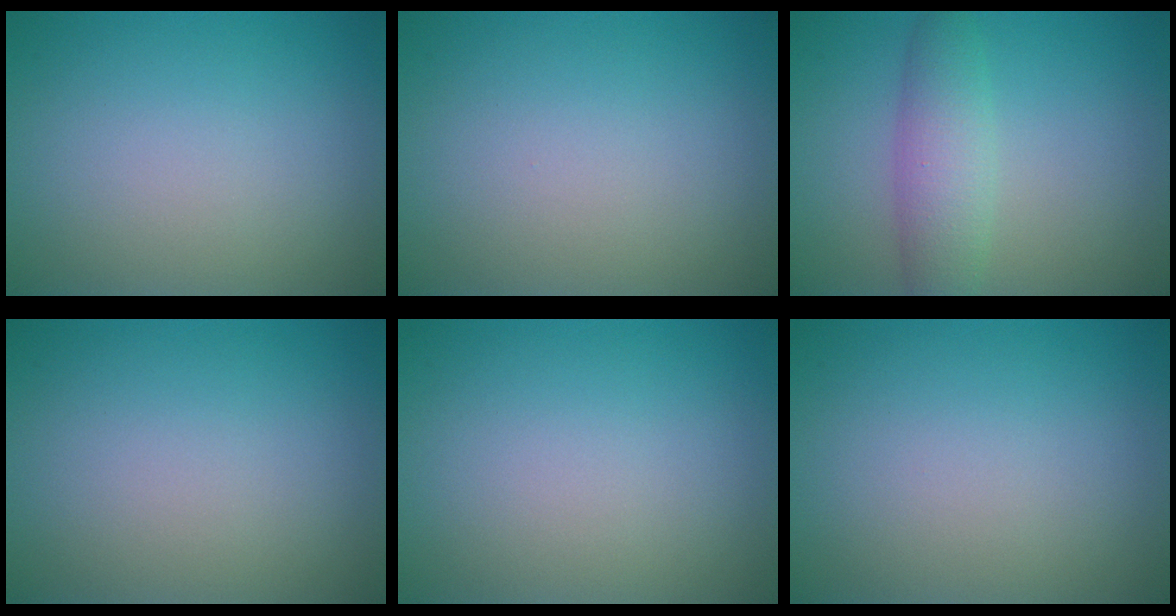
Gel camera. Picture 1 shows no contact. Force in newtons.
{"total": 0.0}
{"total": 4.0, "press": 4.0, "slide": 0.0}
{"total": 0.0}
{"total": 0.0}
{"total": 0.0}